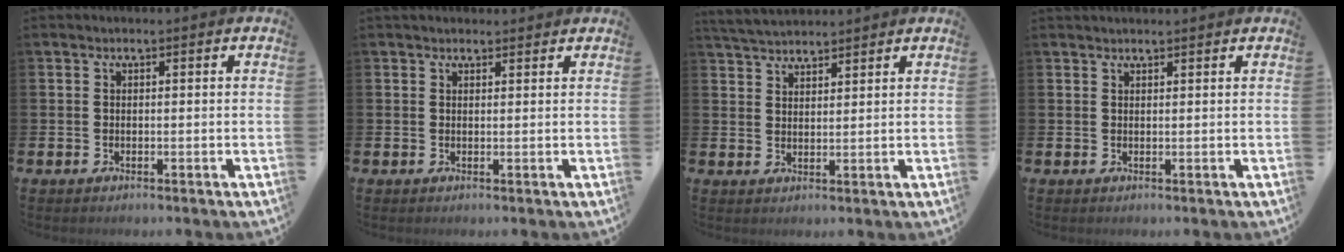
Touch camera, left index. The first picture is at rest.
{"total": 1.5, "force": [1.4, 0.6, 0.2], "torque": [0.014, -0.003, 0.022]}
{"total": 4.0, "force": [3.9, 0.7, 0.4], "torque": [-0.016, -0.017, 0.073]}
{"total": 1.0, "force": [1.0, 0.1, 0.1], "torque": [0.010, -0.003, 0.015]}